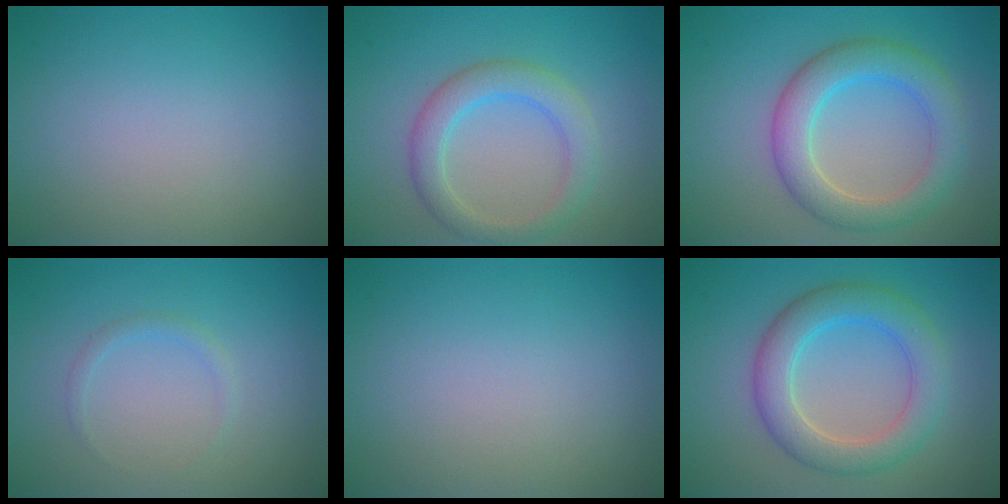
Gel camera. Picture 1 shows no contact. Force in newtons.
{"total": 3.7, "press": 3.7, "slide": 0.3}
{"total": 5.1, "press": 5.1, "slide": 0.5}
{"total": 0.9, "press": 0.9, "slide": 0.0}
{"total": 0.0}
{"total": 5.2, "press": 5.2, "slide": 0.1}